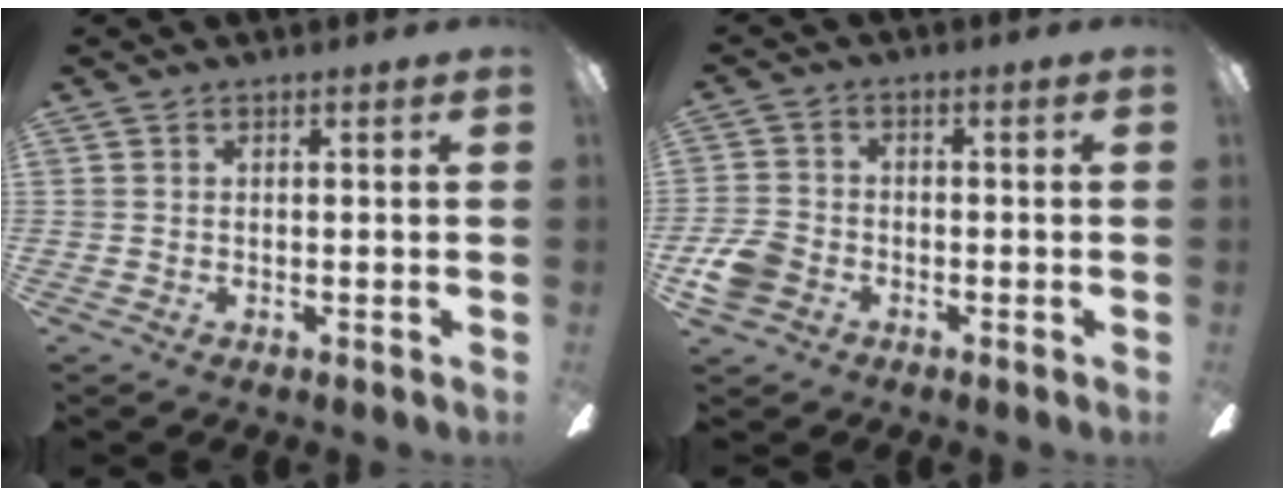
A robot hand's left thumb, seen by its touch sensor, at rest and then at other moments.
{"total": 6.8, "force": [-3.0, 5.2, 3.2], "torque": [-0.074, 0.023, -0.056]}